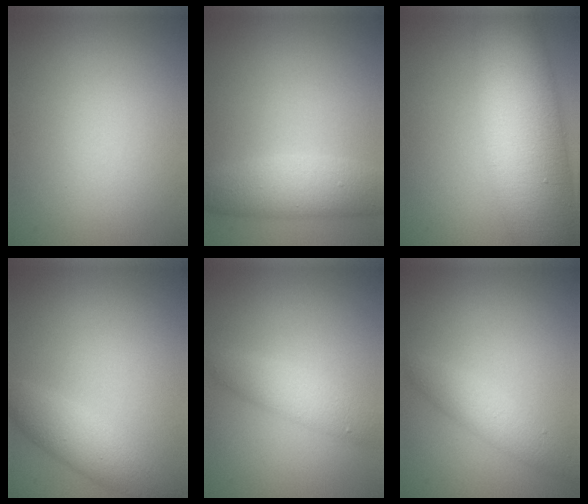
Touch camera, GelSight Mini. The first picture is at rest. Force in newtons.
{"total": 4.5, "press": 4.4, "slide": 0.2}
{"total": 13.9, "press": 13.9, "slide": 0.6}
{"total": 3.0, "press": 3.0, "slide": 0.2}
{"total": 2.8, "press": 2.8, "slide": 0.1}
{"total": 2.4, "press": 2.4, "slide": 0.1}